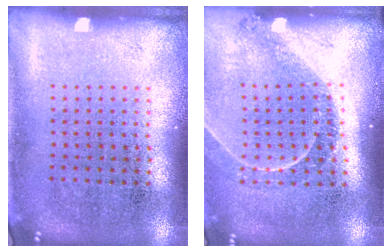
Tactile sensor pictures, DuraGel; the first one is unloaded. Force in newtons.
{"total": 1.2, "press": 1.2, "slide": 0.2}